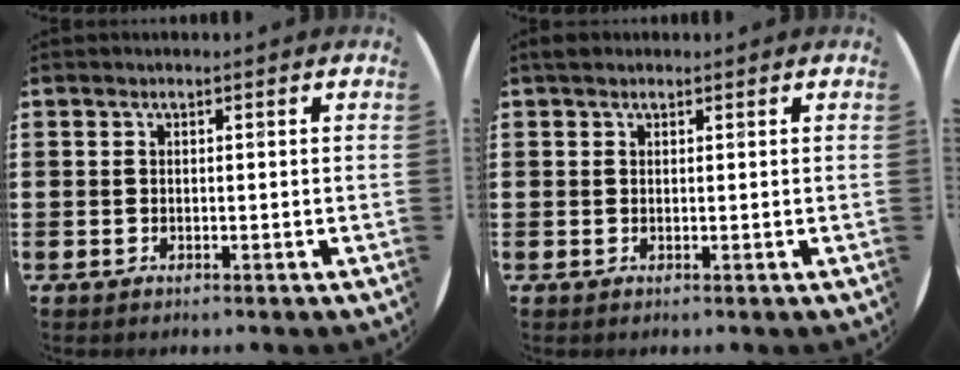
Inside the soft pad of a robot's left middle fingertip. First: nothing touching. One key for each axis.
{"total": 0.9, "fx": 0.8, "fy": 0.4, "fz": 0.3, "tx": 0.001, "ty": 0.001, "tz": 0.013}